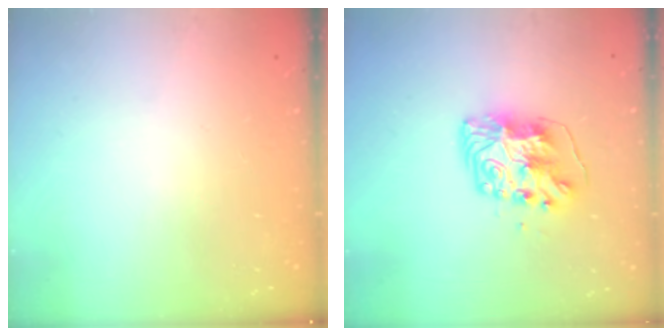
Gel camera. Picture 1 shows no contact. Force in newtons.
{"total": 9.2, "press": 9.1, "slide": 1.1}